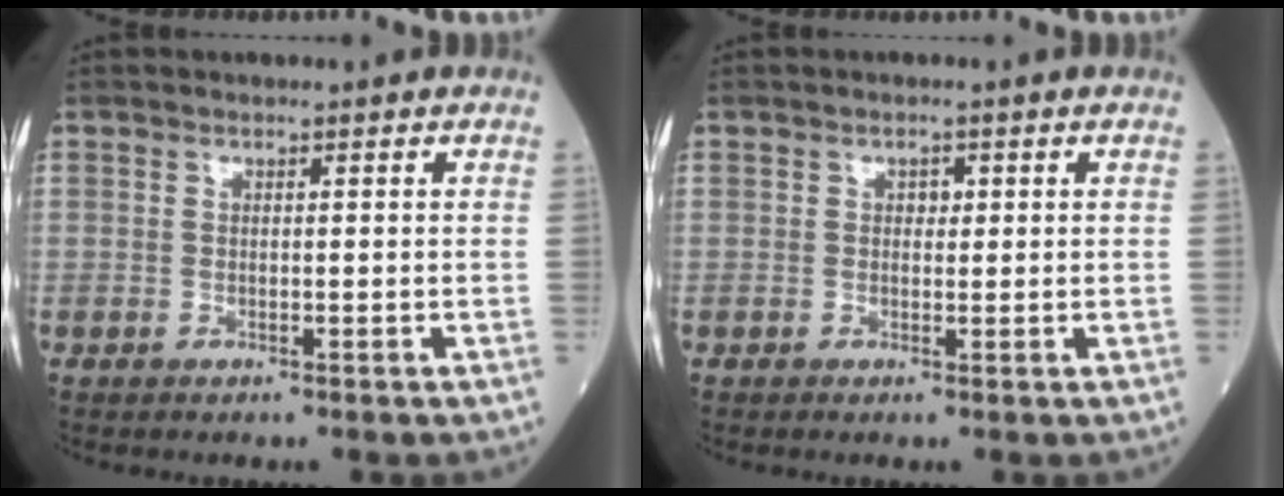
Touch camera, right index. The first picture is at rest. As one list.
[{"total": 1.3, "force": [0.4, 0.9, 0.9], "torque": [-0.009, 0.000, 0.004]}]